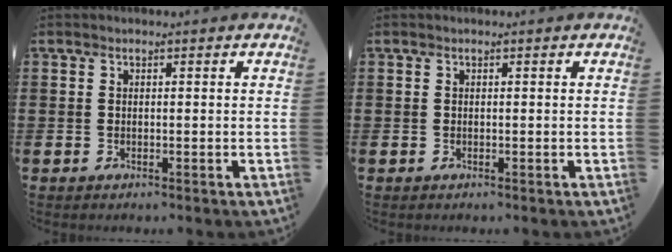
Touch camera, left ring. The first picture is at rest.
{"total": 0.0}